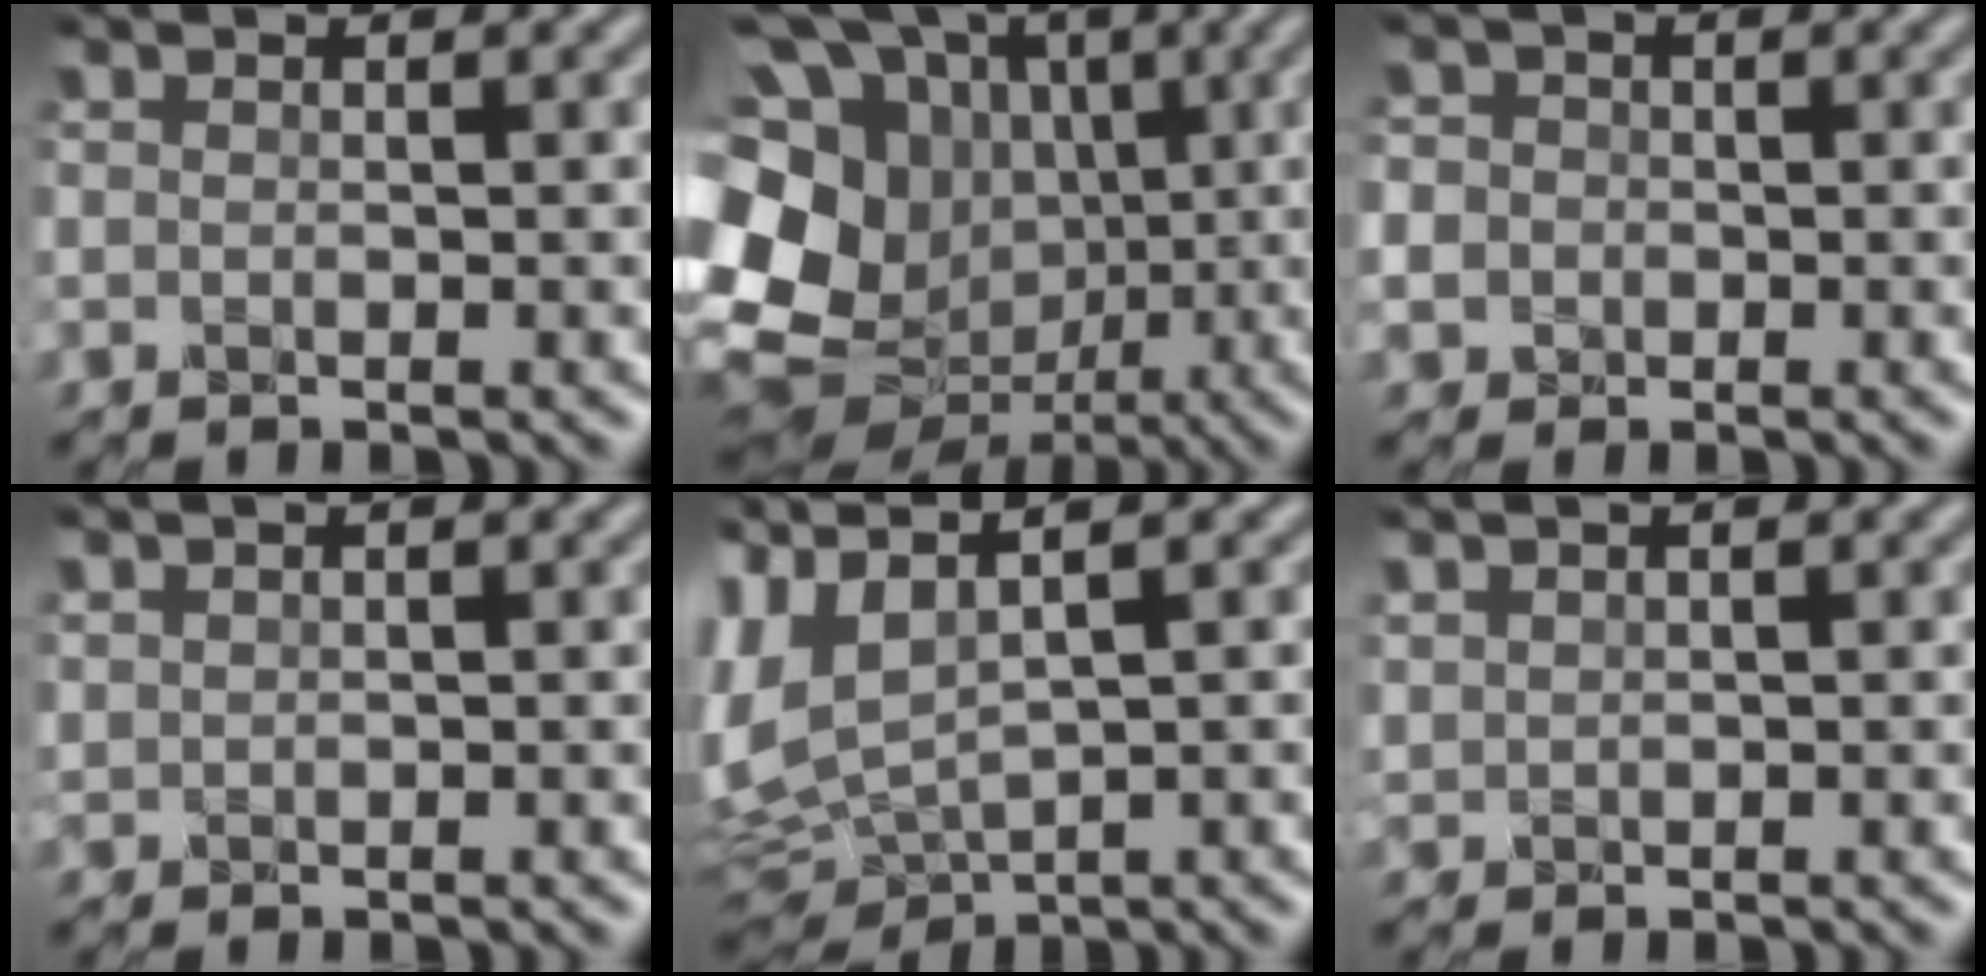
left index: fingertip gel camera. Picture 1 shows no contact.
{"total": 21.9, "force": [-1.7, 19.6, 9.7], "torque": [-0.250, 0.025, -0.068]}
{"total": 6.2, "force": [0.4, 5.8, 2.1], "torque": [-0.054, 0.027, -0.026]}
{"total": 0.8, "force": [0.8, 0.1, 0.1], "torque": [-0.006, 0.006, 0.019]}
{"total": 7.8, "force": [1.8, 3.2, 6.8], "torque": [-0.193, 0.002, 0.050]}
{"total": 1.1, "force": [1.0, 0.3, 0.2], "torque": [-0.010, 0.008, 0.025]}